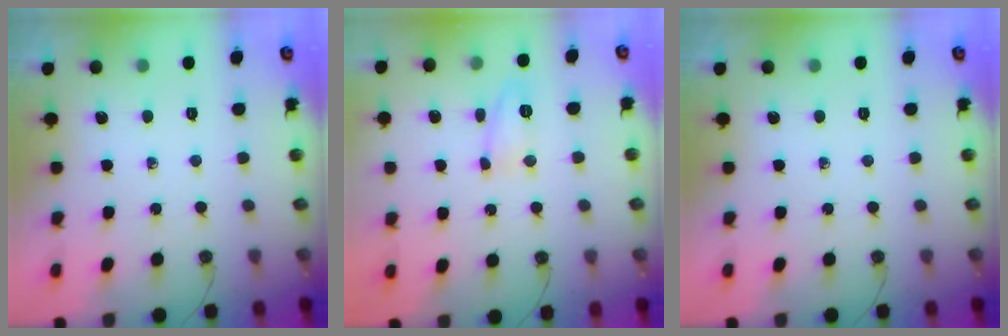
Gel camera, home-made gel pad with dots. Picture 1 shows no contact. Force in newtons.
{"total": 7.7, "press": 7.7, "slide": 0.6}
{"total": 0.0}